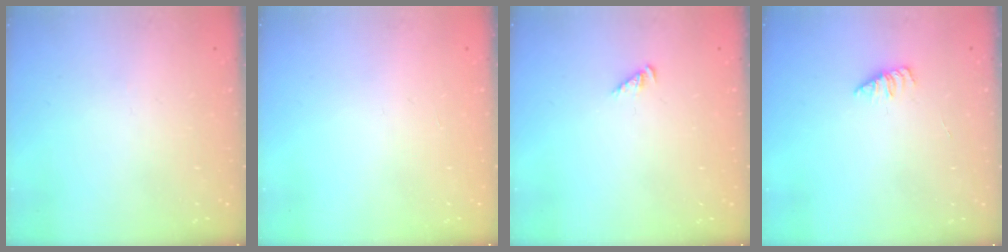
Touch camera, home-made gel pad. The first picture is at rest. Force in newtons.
{"total": 0.0}
{"total": 2.3, "press": 2.2, "slide": 0.4}
{"total": 1.3, "press": 1.3, "slide": 0.2}